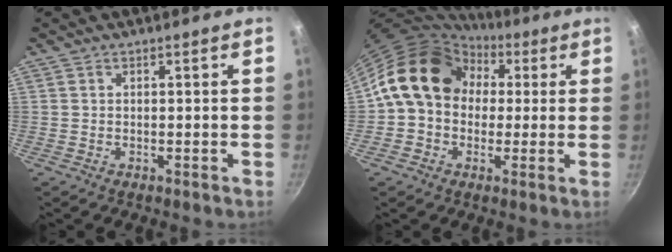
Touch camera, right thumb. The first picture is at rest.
{"total": 15.7, "force": [3.6, 12.6, 8.7], "torque": [-0.107, 0.032, 0.047]}